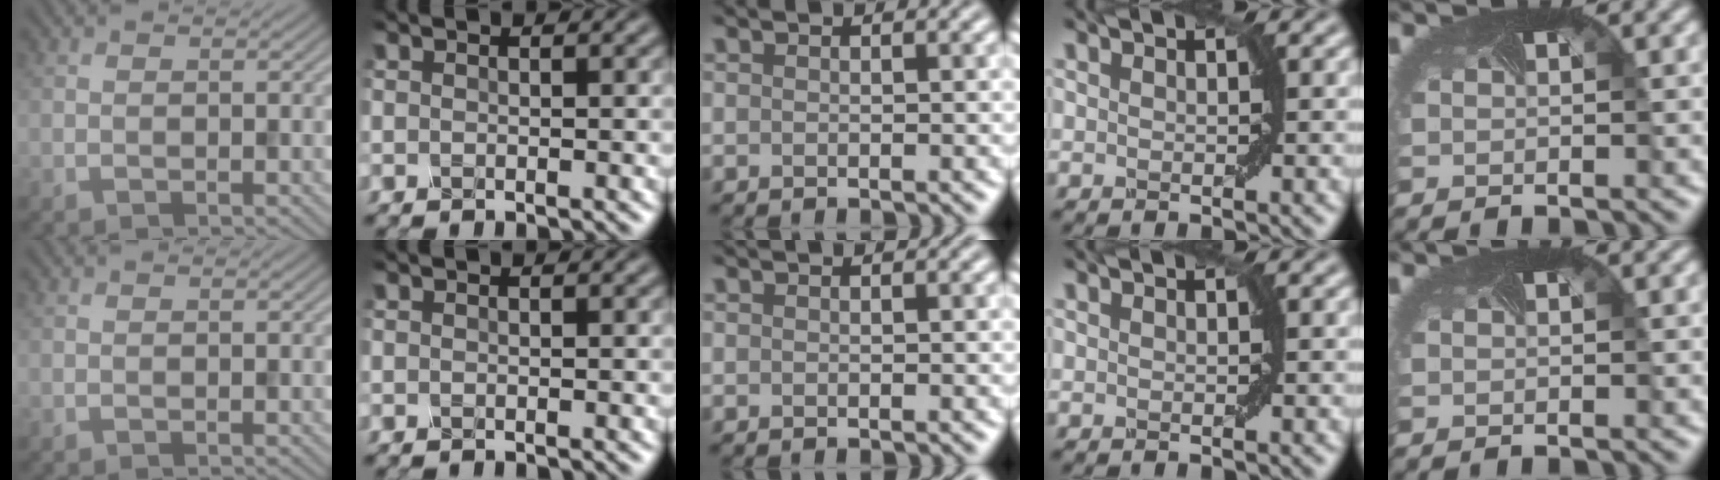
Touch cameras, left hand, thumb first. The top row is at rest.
{}